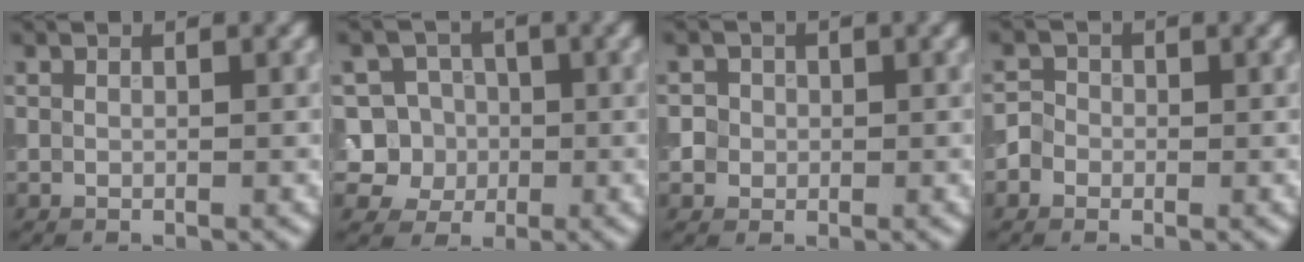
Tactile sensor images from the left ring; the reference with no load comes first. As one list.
[{"total": 6.3, "force": [-0.6, 6.1, 1.6], "torque": [-0.014, 0.028, -0.034]}, {"total": 2.7, "force": [0.4, 2.6, 0.8], "torque": [0.007, 0.012, -0.004]}, {"total": 2.0, "force": [-0.5, 1.8, 0.6], "torque": [0.002, 0.010, -0.023]}]